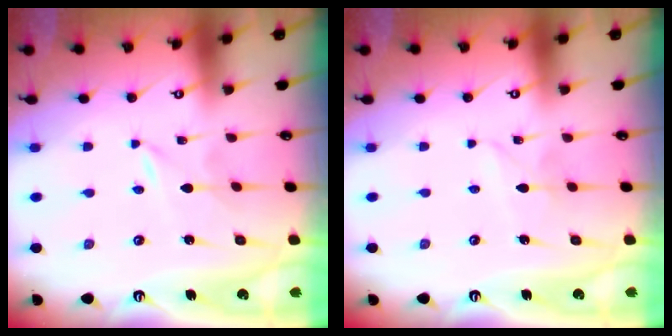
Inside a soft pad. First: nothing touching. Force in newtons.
{"total": 2.3, "press": 2.3, "slide": 0.2}